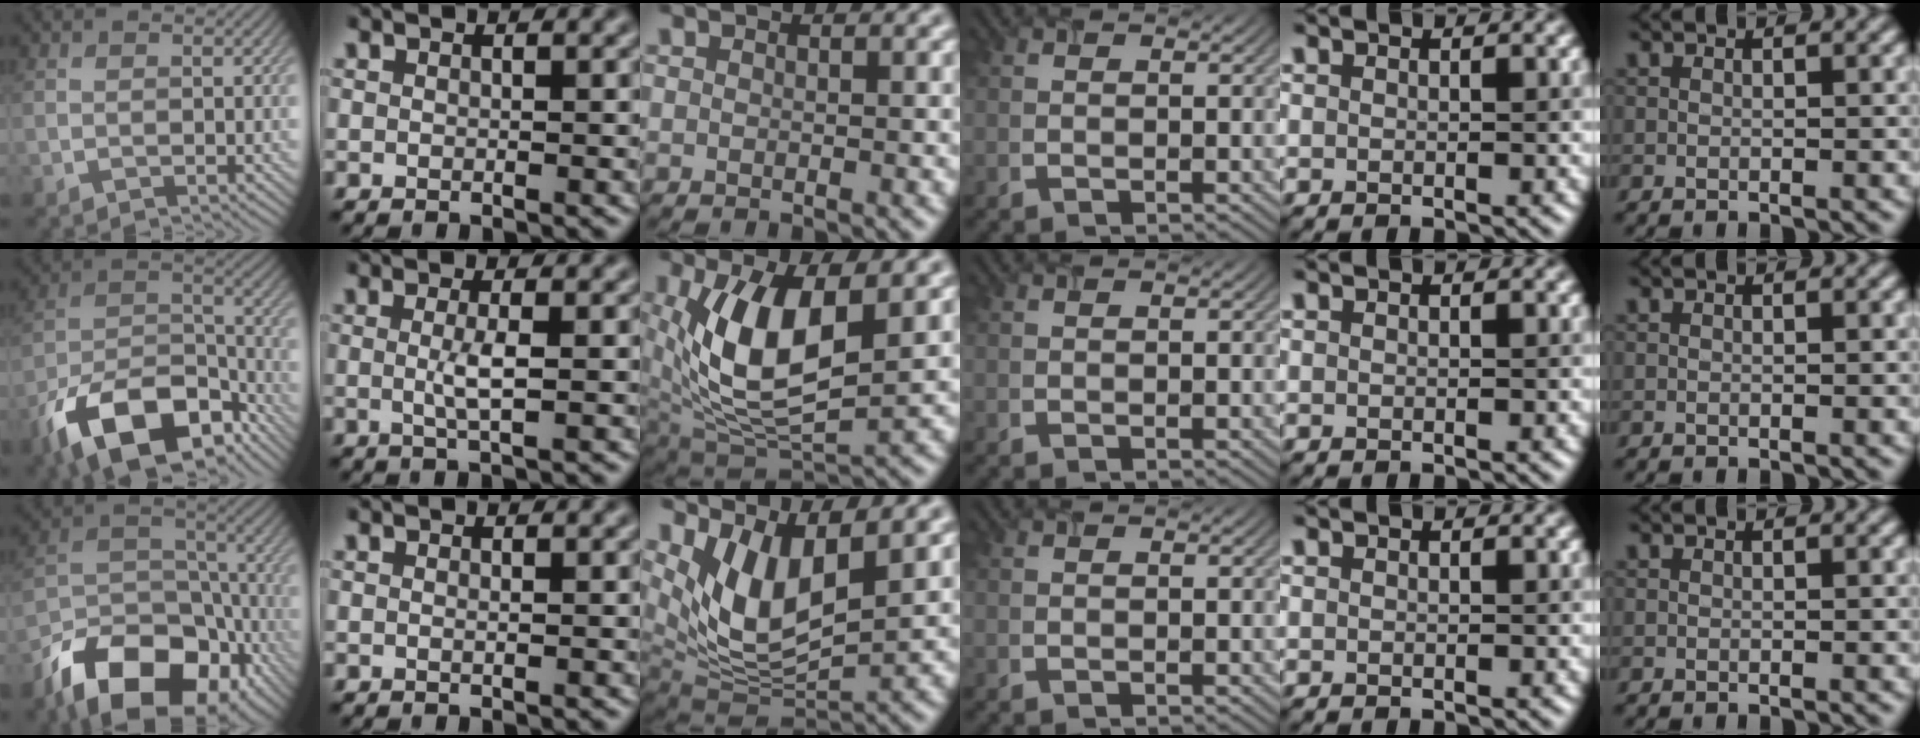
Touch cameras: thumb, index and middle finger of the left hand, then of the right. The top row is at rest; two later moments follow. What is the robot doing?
{"motion": "lift_and_place", "object": "timer"}